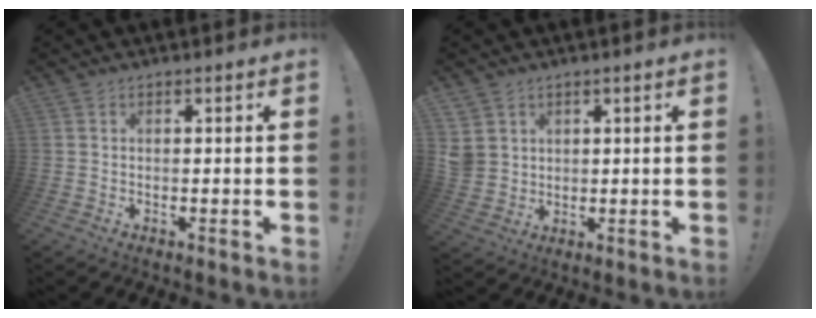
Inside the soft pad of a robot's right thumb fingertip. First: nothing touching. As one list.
[{"total": 4.8, "force": [1.9, 4.2, 1.3], "torque": [-0.029, -0.010, 0.039]}]